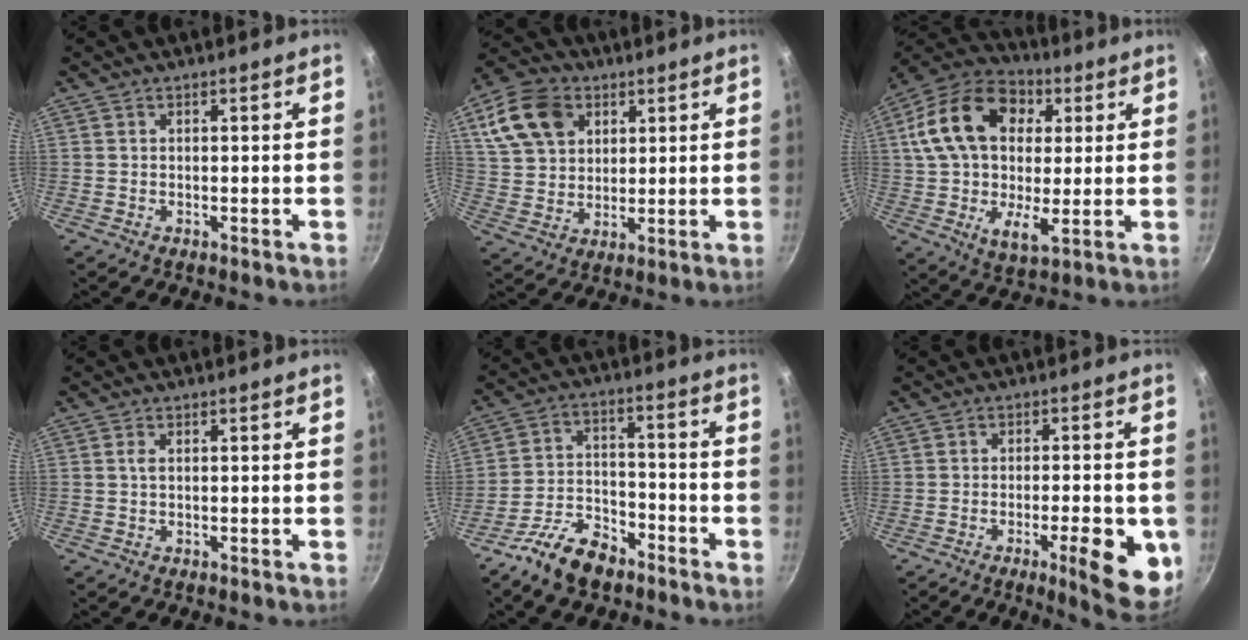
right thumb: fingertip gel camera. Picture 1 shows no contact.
{"total": 13.6, "force": [5.6, 10.0, 7.4], "torque": [-0.121, 0.000, 0.105]}
{"total": 21.6, "force": [5.5, 13.7, 15.9], "torque": [-0.262, 0.001, 0.076]}
{"total": 1.0, "force": [0.2, 0.5, 0.8], "torque": [-0.017, 0.001, 0.003]}
{"total": 10.8, "force": [-7.6, 5.3, 5.5], "torque": [-0.083, 0.059, -0.144]}
{"total": 12.2, "force": [-3.8, 3.6, 11.1], "torque": [-0.122, 0.005, -0.046]}